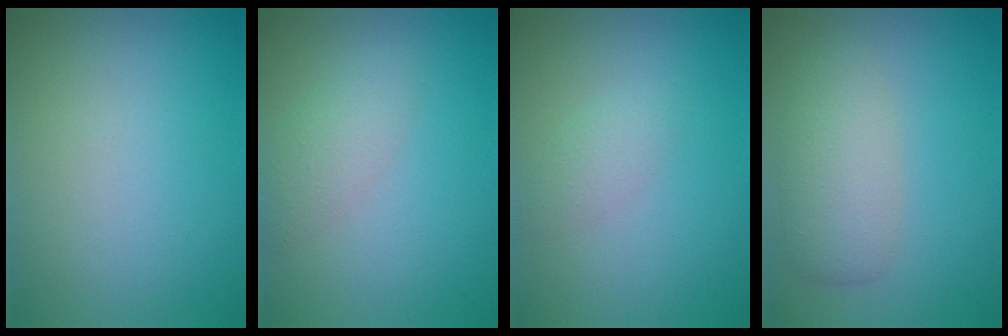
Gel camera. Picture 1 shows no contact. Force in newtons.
{"total": 2.3, "press": 2.3, "slide": 0.0}
{"total": 1.4, "press": 1.4, "slide": 0.1}
{"total": 3.7, "press": 3.7, "slide": 0.2}